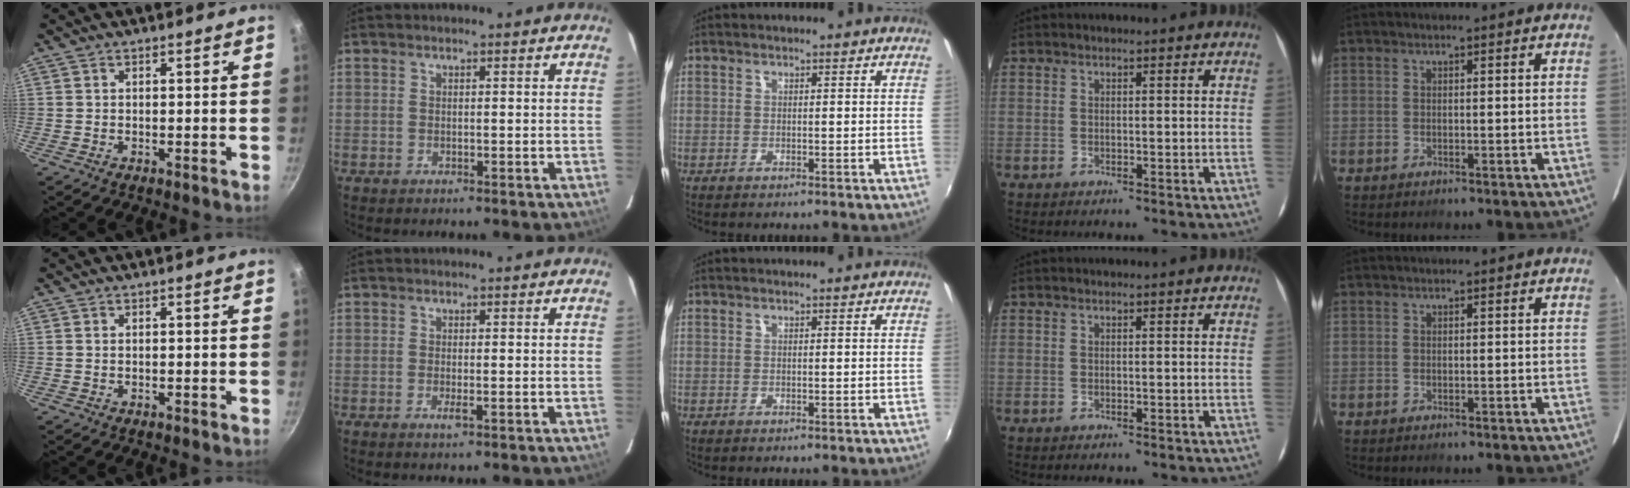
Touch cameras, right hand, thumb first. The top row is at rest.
{"index": {"total": 1.4, "force": [-0.6, 0.2, 1.3], "torque": [-0.026, -0.003, -0.011]}}